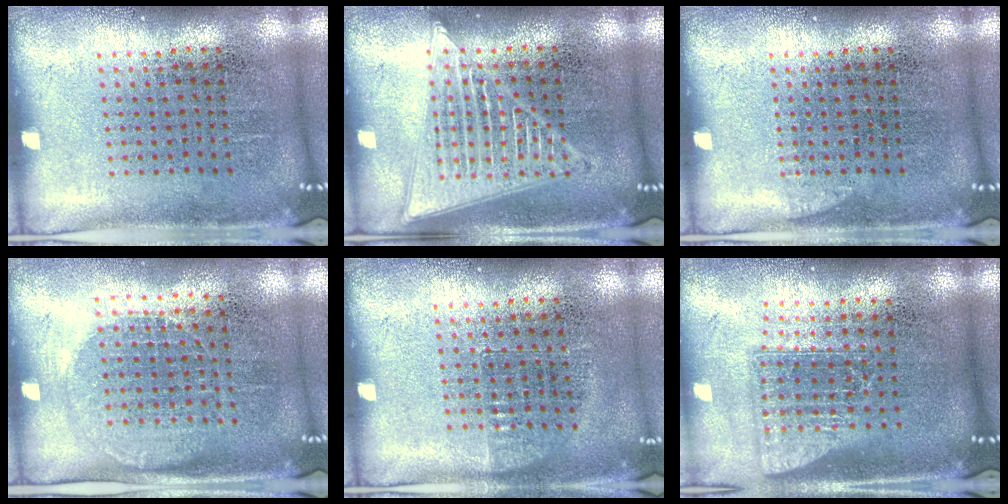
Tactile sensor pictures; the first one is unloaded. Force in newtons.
{"total": 3.2, "press": 3.2, "slide": 0.4}
{"total": 0.6, "press": 0.6, "slide": 0.2}
{"total": 1.2, "press": 1.1, "slide": 0.6}
{"total": 0.7, "press": 0.6, "slide": 0.3}
{"total": 1.6, "press": 1.2, "slide": 1.0}